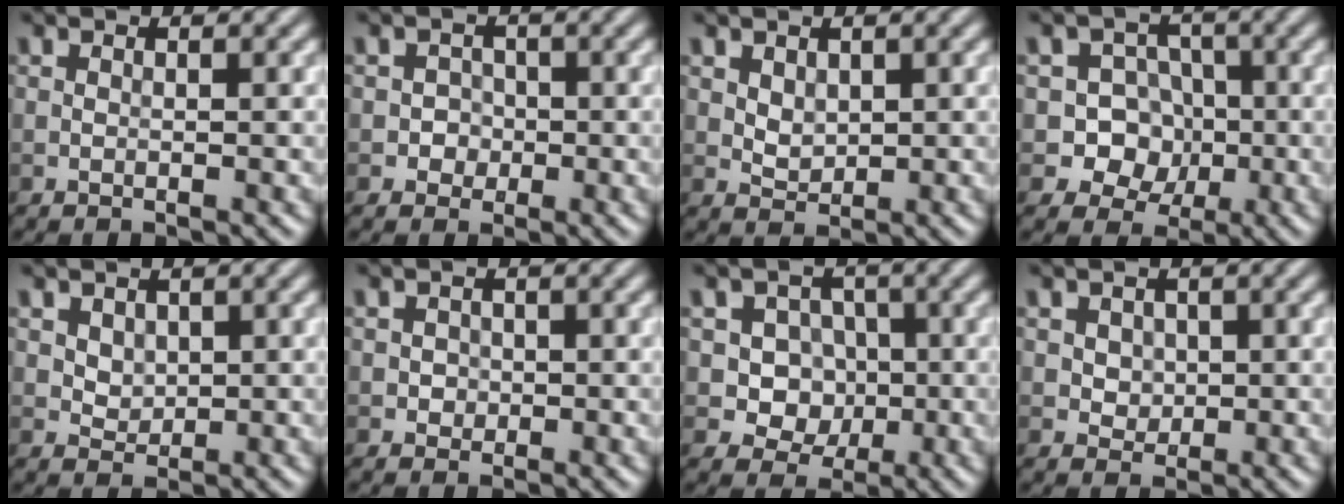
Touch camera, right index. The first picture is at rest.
{"total": 1.7, "force": [-0.4, 1.6, 0.3], "torque": [0.017, 0.000, -0.012]}
{"total": 1.6, "force": [0.6, 1.2, 0.9], "torque": [-0.018, -0.004, 0.016]}
{"total": 5.5, "force": [-1.0, 5.1, 1.7], "torque": [-0.008, 0.020, -0.038]}
{"total": 1.8, "force": [0.7, 1.4, 0.8], "torque": [-0.018, -0.007, 0.024]}
{"total": 1.0, "force": [0.0, 1.0, 0.2], "torque": [0.004, -0.002, 0.000]}
{"total": 4.6, "force": [0.0, 4.1, 2.1], "torque": [-0.012, 0.004, -0.016]}
{"total": 2.1, "force": [0.6, 1.8, 1.0], "torque": [-0.021, 0.001, 0.020]}